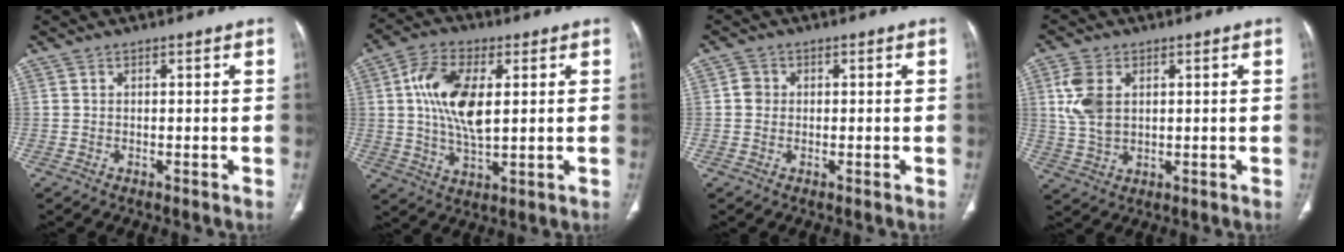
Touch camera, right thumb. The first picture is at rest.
{"total": 13.0, "force": [2.2, 6.2, 11.2], "torque": [-0.212, -0.006, 0.040]}
{"total": 2.4, "force": [0.1, 2.2, 0.9], "torque": [-0.004, 0.006, -0.001]}
{"total": 7.9, "force": [2.0, 5.2, 5.6], "torque": [-0.117, -0.001, 0.046]}